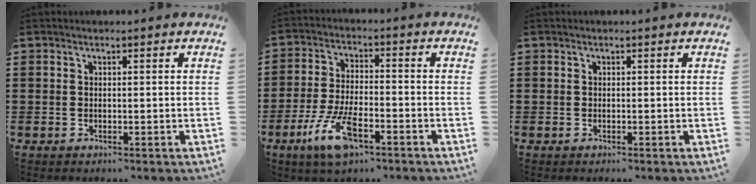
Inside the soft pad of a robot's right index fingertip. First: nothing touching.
{"total": 9.1, "force": [-4.6, 3.1, 7.1], "torque": [-0.157, -0.005, -0.084]}
{"total": 0.0}